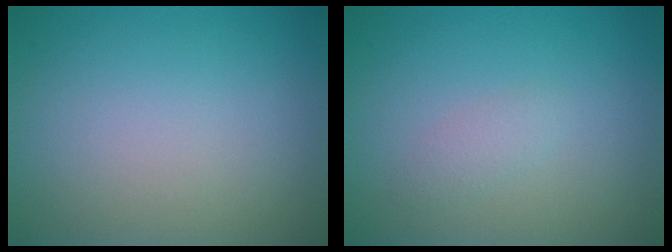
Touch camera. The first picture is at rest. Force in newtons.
{"total": 1.1, "press": 1.1, "slide": 0.0}